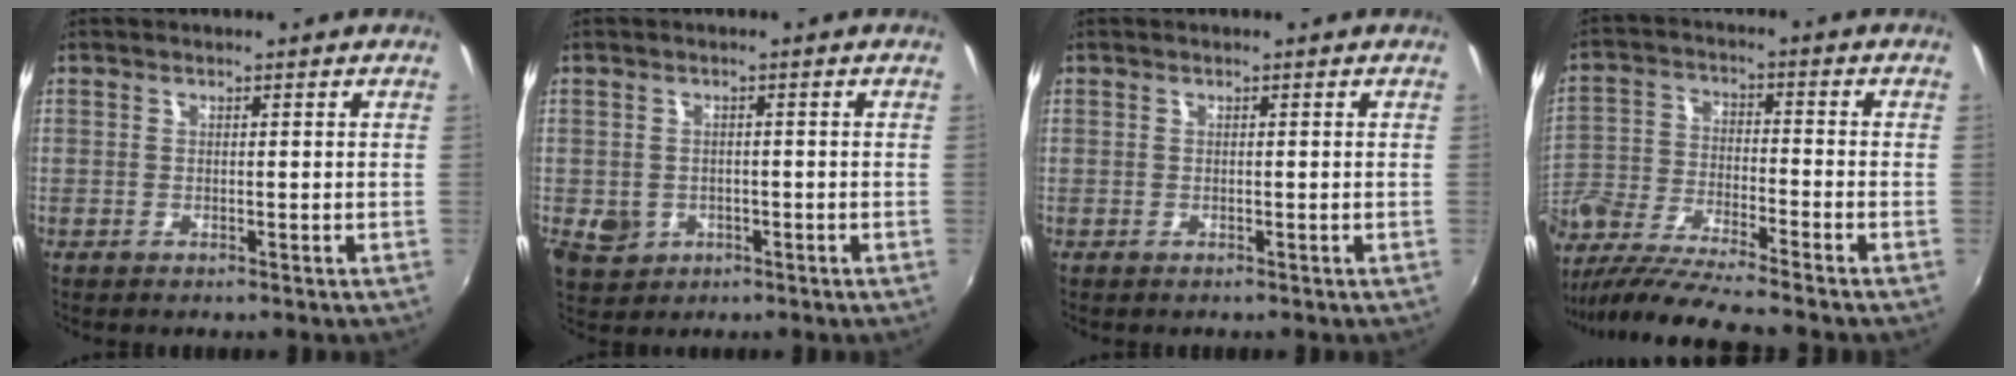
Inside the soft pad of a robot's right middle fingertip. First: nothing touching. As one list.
[{"total": 4.6, "force": [-1.3, 4.0, 1.8], "torque": [-0.041, -0.002, -0.013]}, {"total": 0.0}, {"total": 13.9, "force": [-11.3, 1.7, 7.9], "torque": [-0.167, -0.035, -0.218]}]